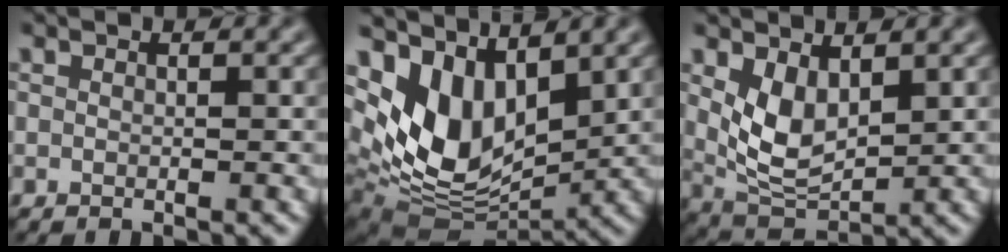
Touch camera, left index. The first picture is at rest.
{"total": 9.3, "force": [3.5, 5.5, 6.6], "torque": [-0.144, -0.015, 0.064]}
{"total": 4.6, "force": [1.3, 2.6, 3.6], "torque": [-0.078, -0.011, 0.028]}